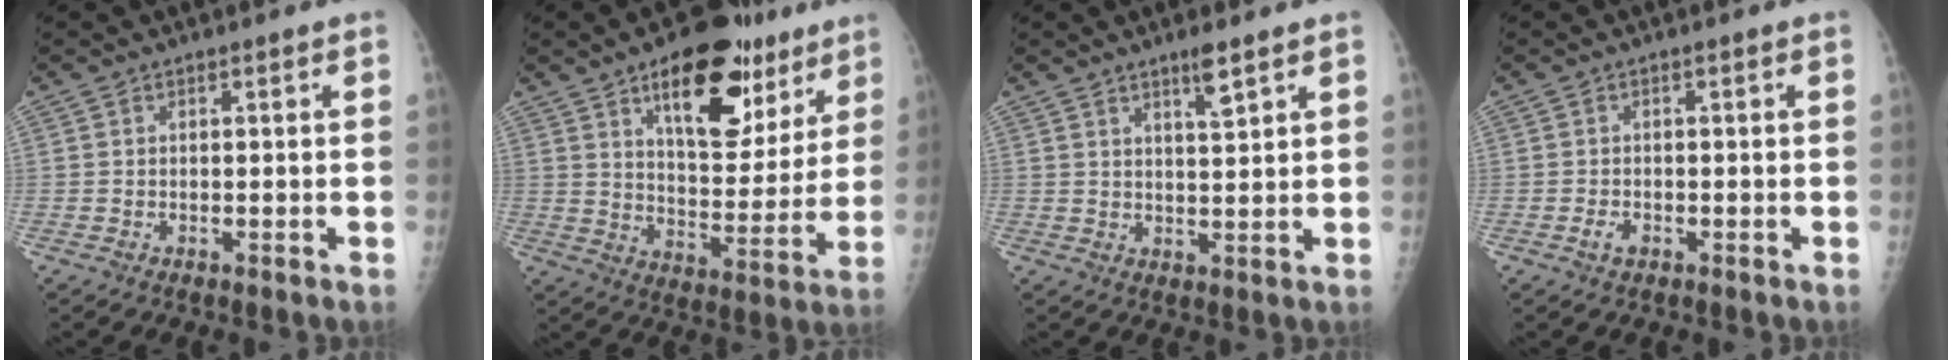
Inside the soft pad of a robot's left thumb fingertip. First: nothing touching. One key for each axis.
{"total": 19.9, "fx": 11.2, "fy": 9.7, "fz": 13.3, "tx": -0.135, "ty": -0.048, "tz": 0.169}
{"total": 4.1, "fx": 2.8, "fy": 0.6, "fz": 3.0, "tx": -0.047, "ty": -0.022, "tz": 0.049}
{"total": 1.7, "fx": -0.8, "fy": 1.1, "fz": 1.1, "tx": -0.020, "ty": 0.005, "tz": -0.015}